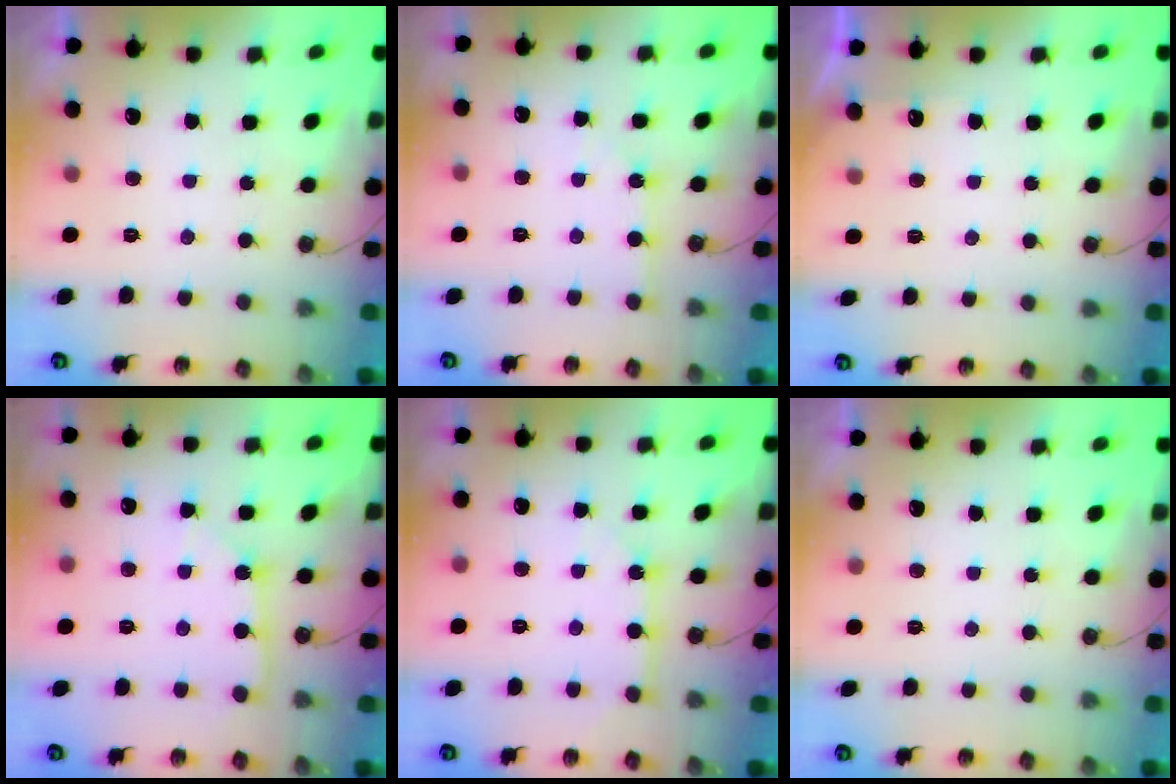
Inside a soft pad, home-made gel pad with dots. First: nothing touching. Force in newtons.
{"total": 1.2, "press": 1.2, "slide": 0.2}
{"total": 3.1, "press": 3.1, "slide": 0.4}
{"total": 2.9, "press": 2.9, "slide": 0.2}
{"total": 7.7, "press": 7.7, "slide": 0.8}
{"total": 0.0}